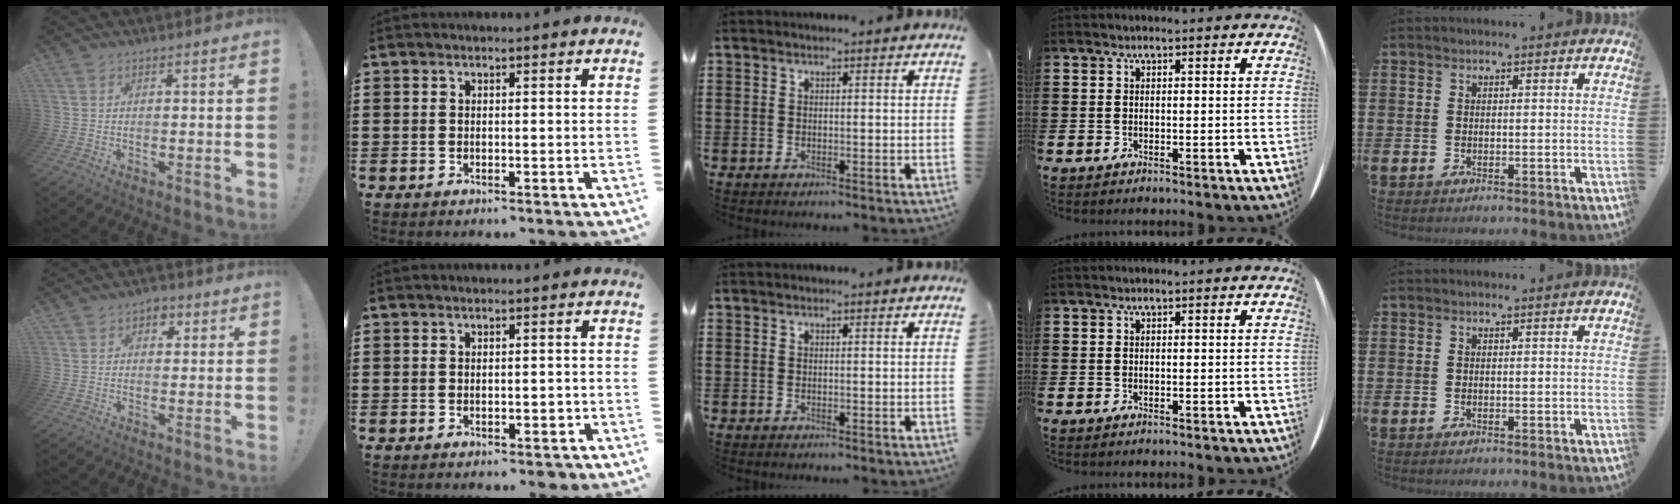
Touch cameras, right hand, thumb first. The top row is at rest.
{"thumb": {"total": 4.2, "force": [1.5, 3.6, 1.6], "torque": [-0.012, -0.001, 0.023]}, "index": {"total": 1.8, "force": [-0.6, 0.8, 1.6], "torque": [-0.028, 0.005, -0.011]}}